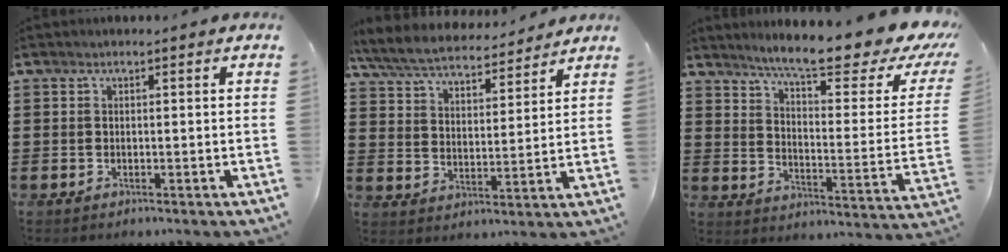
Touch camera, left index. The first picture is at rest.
{"total": 6.2, "force": [5.9, 0.8, 1.9], "torque": [-0.063, -0.034, 0.101]}
{"total": 10.7, "force": [8.6, 0.2, 6.4], "torque": [-0.122, -0.065, 0.135]}